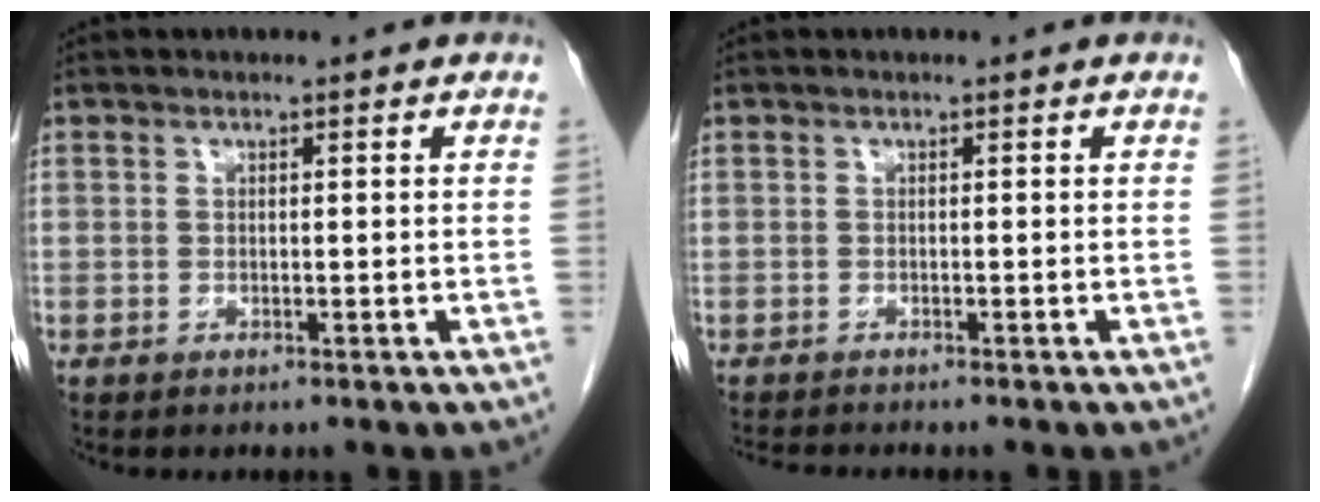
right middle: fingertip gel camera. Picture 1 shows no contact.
{"total": 3.3, "force": [-3.1, 0.0, 1.1], "torque": [-0.012, -0.009, -0.049]}